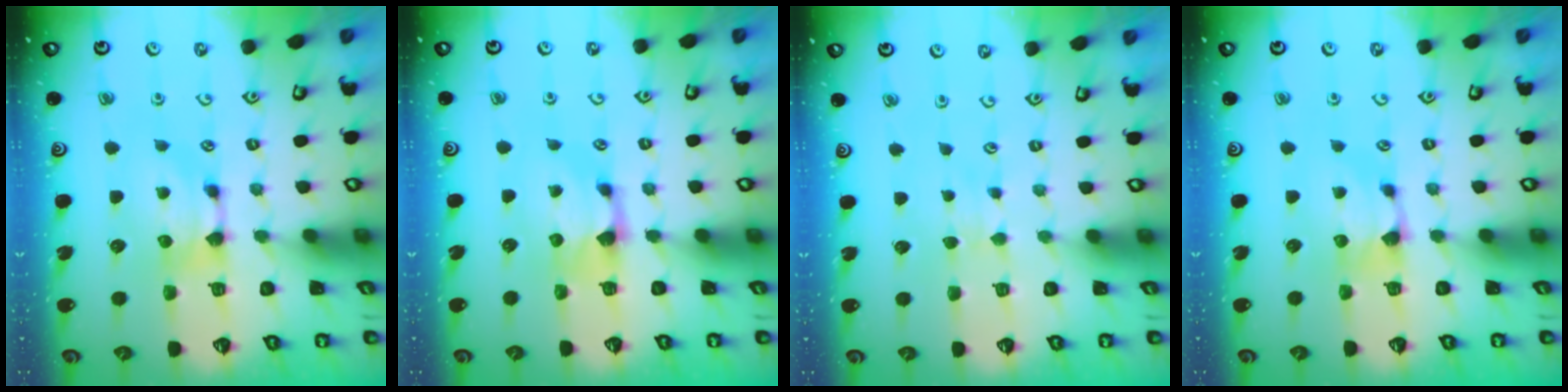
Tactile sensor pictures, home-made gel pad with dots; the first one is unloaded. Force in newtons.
{"total": 0.6, "press": 0.1, "slide": 0.6}
{"total": 2.5, "press": 2.5, "slide": 0.5}
{"total": 0.0}